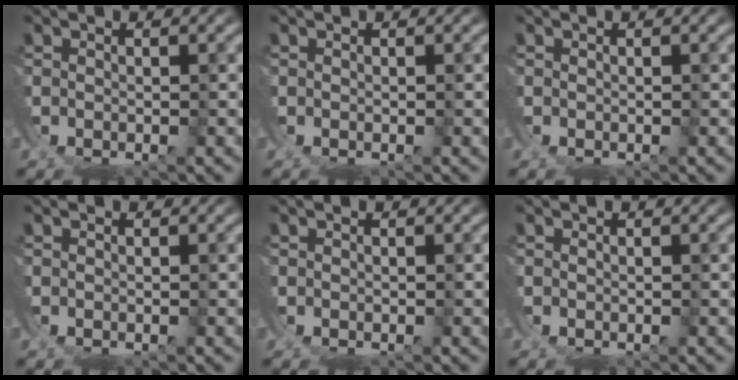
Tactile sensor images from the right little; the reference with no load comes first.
{"total": 0.0}
{"total": 0.0}
{"total": 0.0}
{"total": 0.0}
{"total": 0.0}